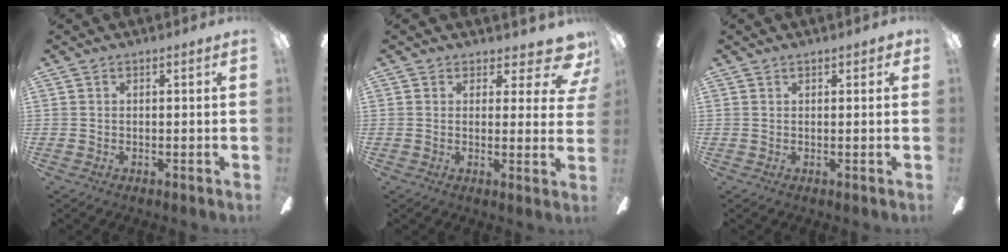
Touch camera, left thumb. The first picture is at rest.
{"total": 7.1, "force": [4.7, 3.2, 4.3], "torque": [-0.041, -0.032, 0.081]}
{"total": 1.3, "force": [0.9, 0.4, 0.8], "torque": [-0.017, 0.001, 0.015]}